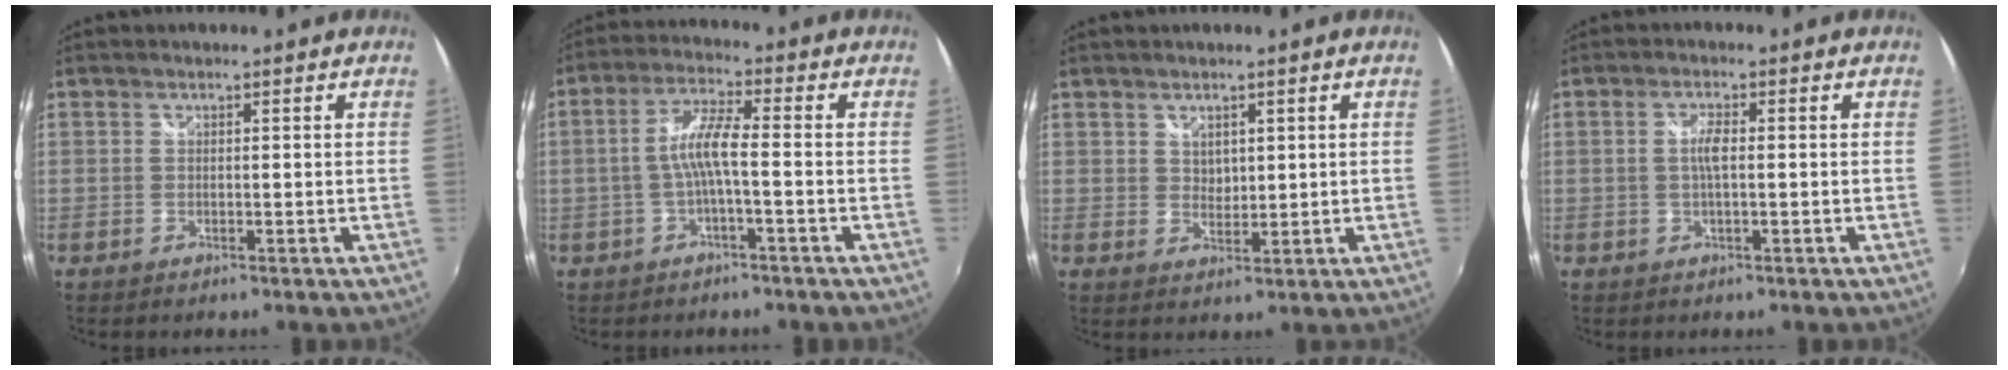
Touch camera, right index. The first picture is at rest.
{"total": 5.7, "force": [-1.5, 0.4, 5.5], "torque": [-0.120, 0.010, -0.026]}
{"total": 2.5, "force": [1.4, 1.9, 0.9], "torque": [-0.008, 0.001, 0.025]}
{"total": 2.6, "force": [0.0, 0.6, 2.6], "torque": [-0.049, 0.002, -0.003]}